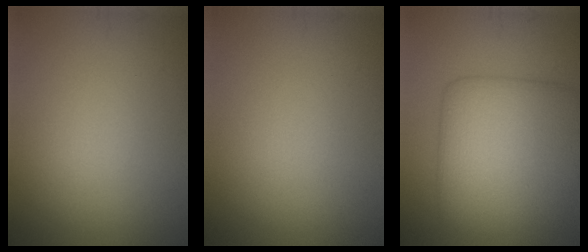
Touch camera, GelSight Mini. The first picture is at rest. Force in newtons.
{"total": 0.0}
{"total": 9.3, "press": 9.3, "slide": 0.1}